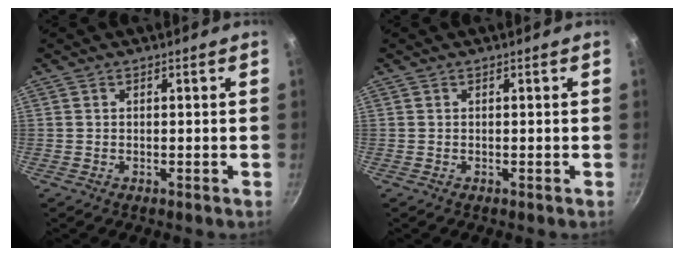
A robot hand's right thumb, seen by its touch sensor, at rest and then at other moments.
{"total": 0.0}